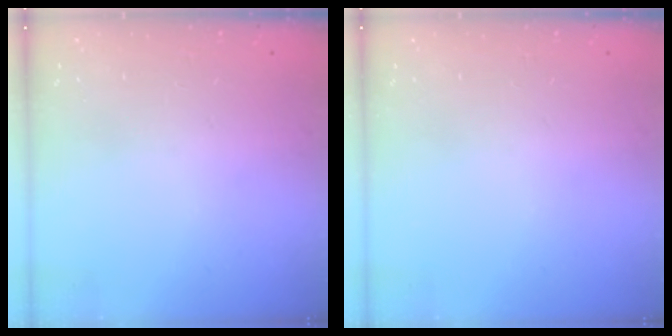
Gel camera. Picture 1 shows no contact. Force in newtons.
{"total": 0.0}